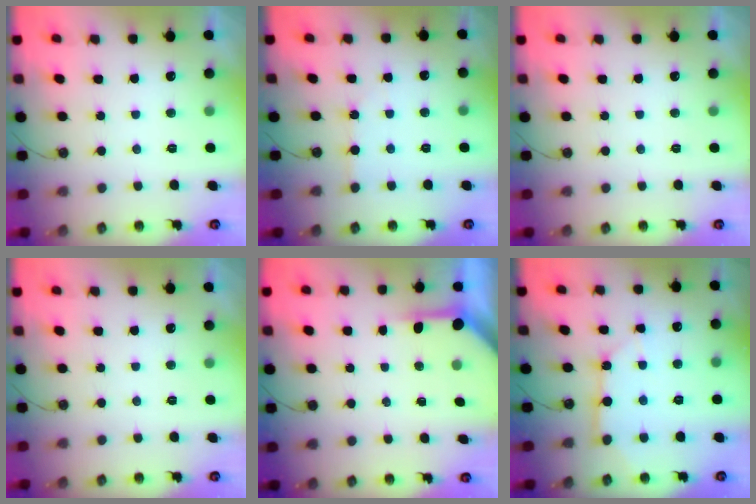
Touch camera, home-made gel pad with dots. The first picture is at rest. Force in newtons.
{"total": 2.7, "press": 2.7, "slide": 0.4}
{"total": 0.0}
{"total": 0.0}
{"total": 3.8, "press": 3.8, "slide": 0.5}
{"total": 7.6, "press": 7.6, "slide": 0.6}